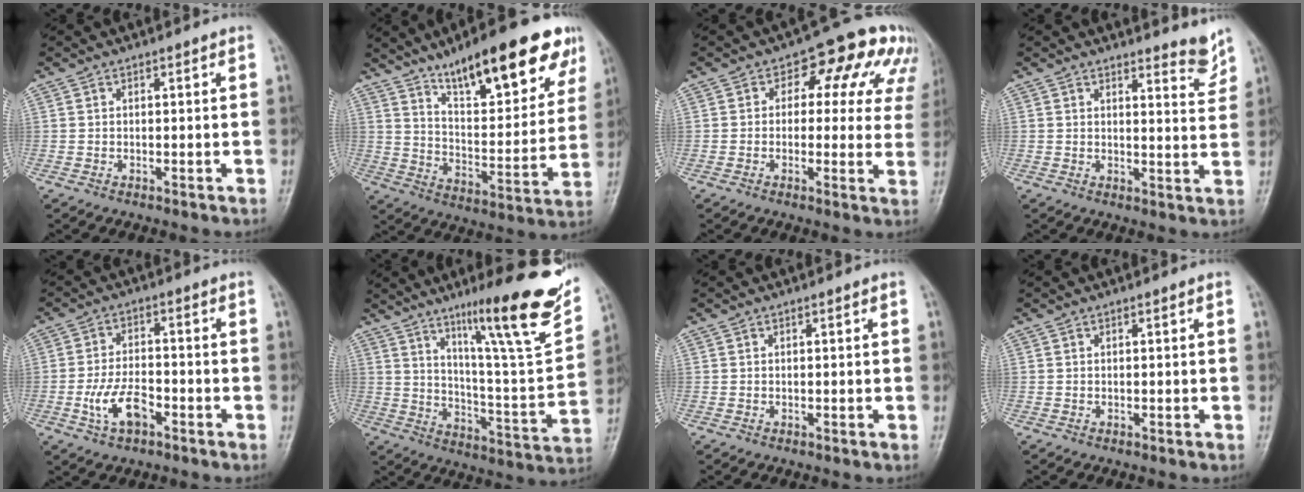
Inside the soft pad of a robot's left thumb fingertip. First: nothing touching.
{"total": 22.0, "force": [14.1, 6.7, 15.5], "torque": [-0.186, -0.055, 0.220]}
{"total": 12.4, "force": [4.6, 7.7, 8.5], "torque": [-0.040, 0.014, 0.043]}
{"total": 4.2, "force": [3.9, 0.9, 1.3], "torque": [-0.007, -0.043, 0.046]}
{"total": 7.4, "force": [-3.1, 3.9, 5.5], "torque": [-0.104, 0.018, -0.061]}
{"total": 23.0, "force": [14.2, 3.2, 17.8], "torque": [-0.231, -0.064, 0.224]}
{"total": 0.0}
{"total": 0.0}